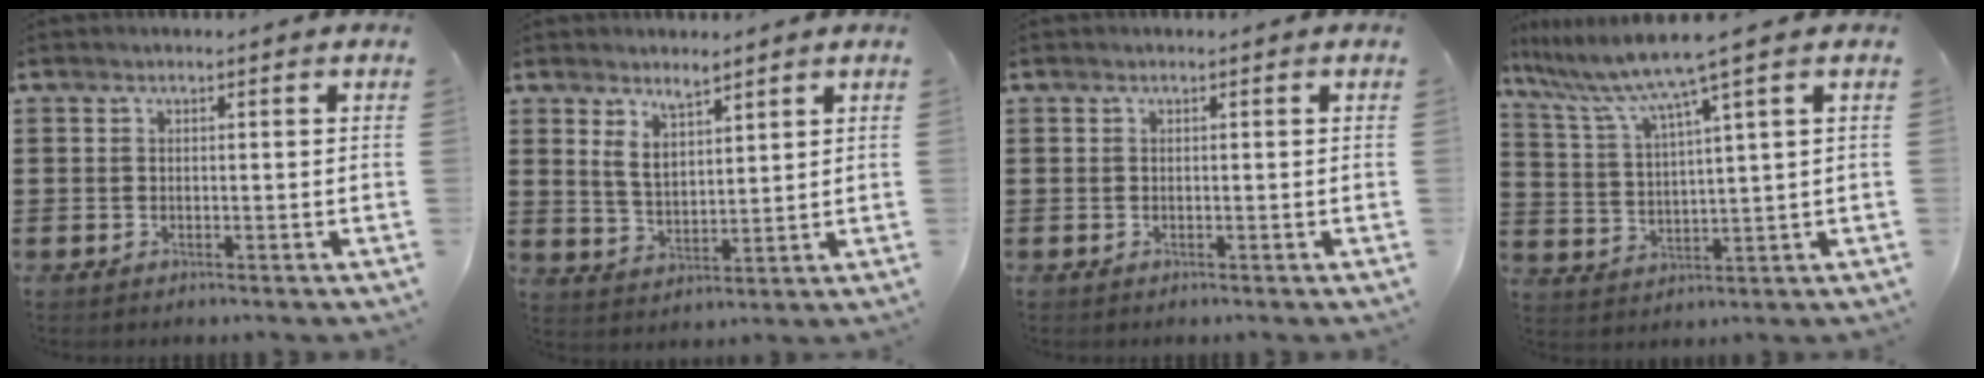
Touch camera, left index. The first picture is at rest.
{"total": 4.7, "force": [3.6, 1.9, 2.2], "torque": [-0.054, 0.001, 0.067]}
{"total": 0.0}
{"total": 7.1, "force": [5.3, -0.6, 4.8], "torque": [-0.121, -0.035, 0.082]}